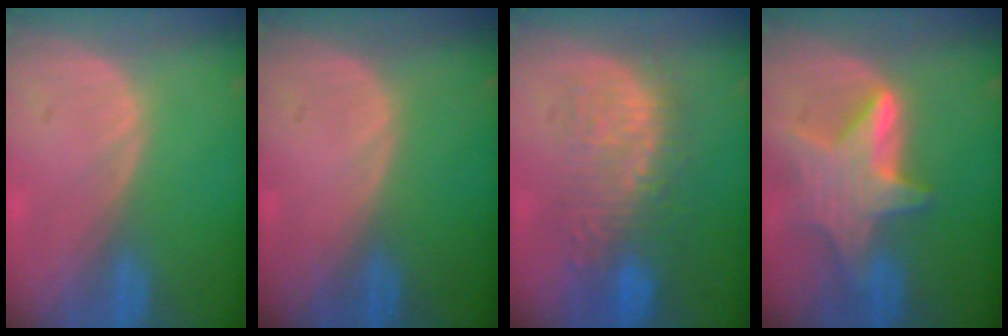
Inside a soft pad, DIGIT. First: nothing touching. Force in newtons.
{"total": 0.0}
{"total": 10.4, "press": 9.5, "slide": 4.2}
{"total": 8.1, "press": 8.0, "slide": 0.6}